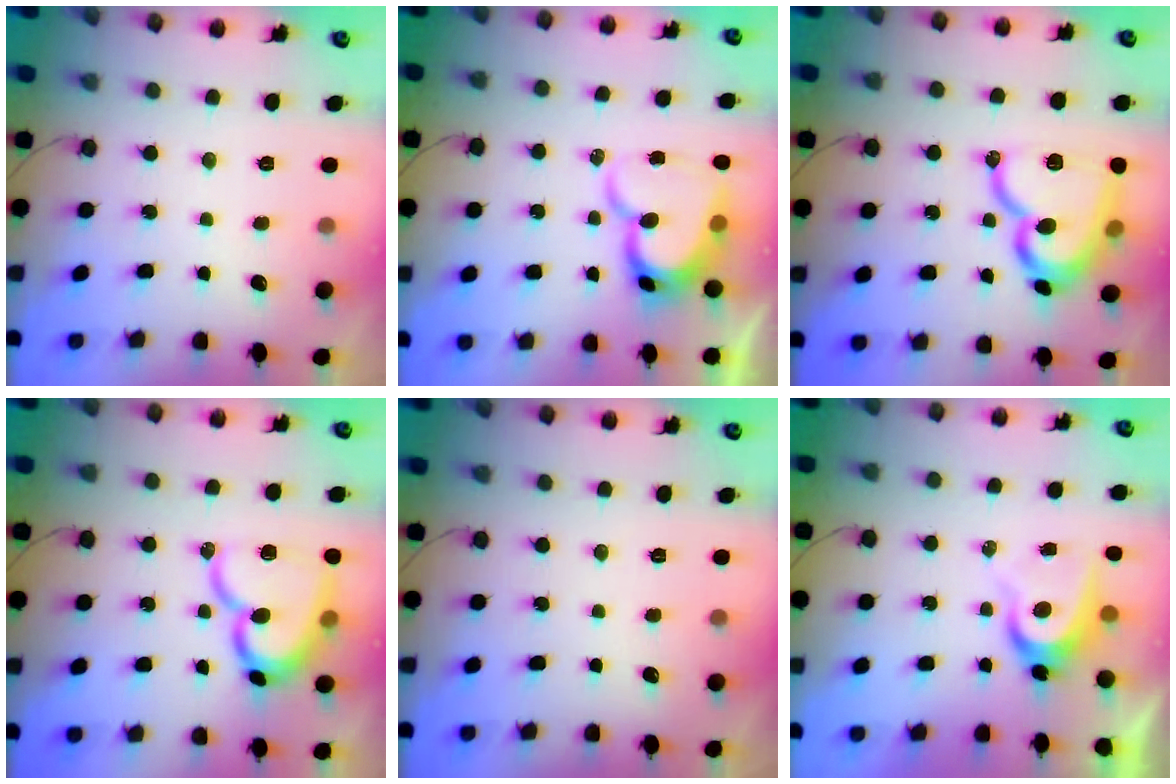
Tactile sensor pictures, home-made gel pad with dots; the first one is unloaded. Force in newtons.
{"total": 15.2, "press": 15.1, "slide": 1.4}
{"total": 19.7, "press": 19.6, "slide": 1.7}
{"total": 17.1, "press": 17.0, "slide": 1.7}
{"total": 0.0}
{"total": 6.9, "press": 6.9, "slide": 0.4}